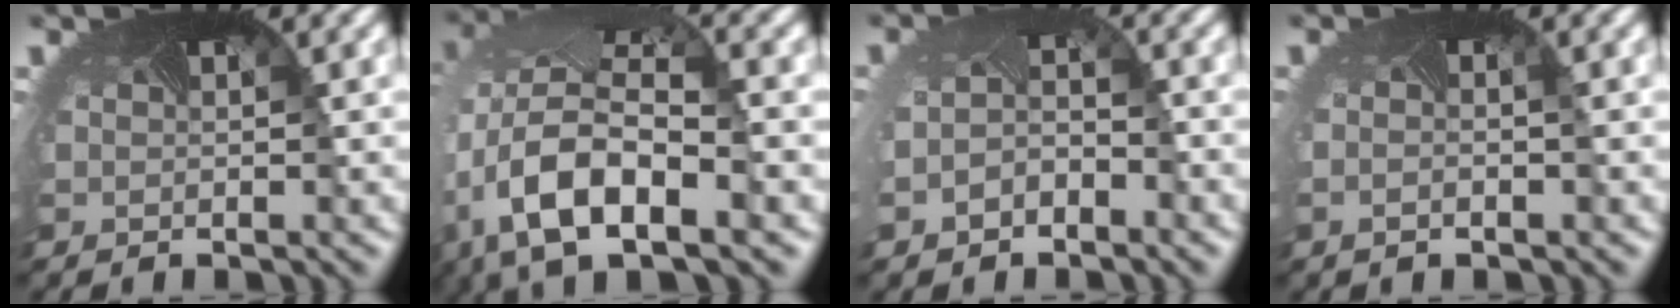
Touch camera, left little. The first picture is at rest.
{"total": 11.9, "force": [-3.0, 6.4, 9.6], "torque": [-0.216, -0.011, -0.049]}
{"total": 2.3, "force": [-1.3, 1.4, 1.3], "torque": [-0.042, -0.006, -0.030]}
{"total": 1.1, "force": [-0.6, 0.2, 0.9], "torque": [-0.020, -0.009, -0.007]}